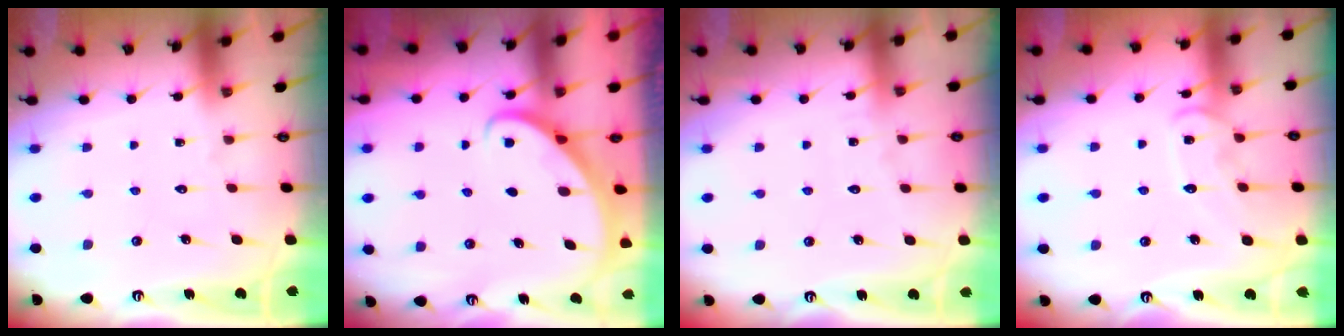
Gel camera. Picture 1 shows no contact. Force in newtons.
{"total": 2.9, "press": 2.9, "slide": 0.2}
{"total": 2.8, "press": 2.8, "slide": 0.4}
{"total": 10.6, "press": 10.5, "slide": 0.8}